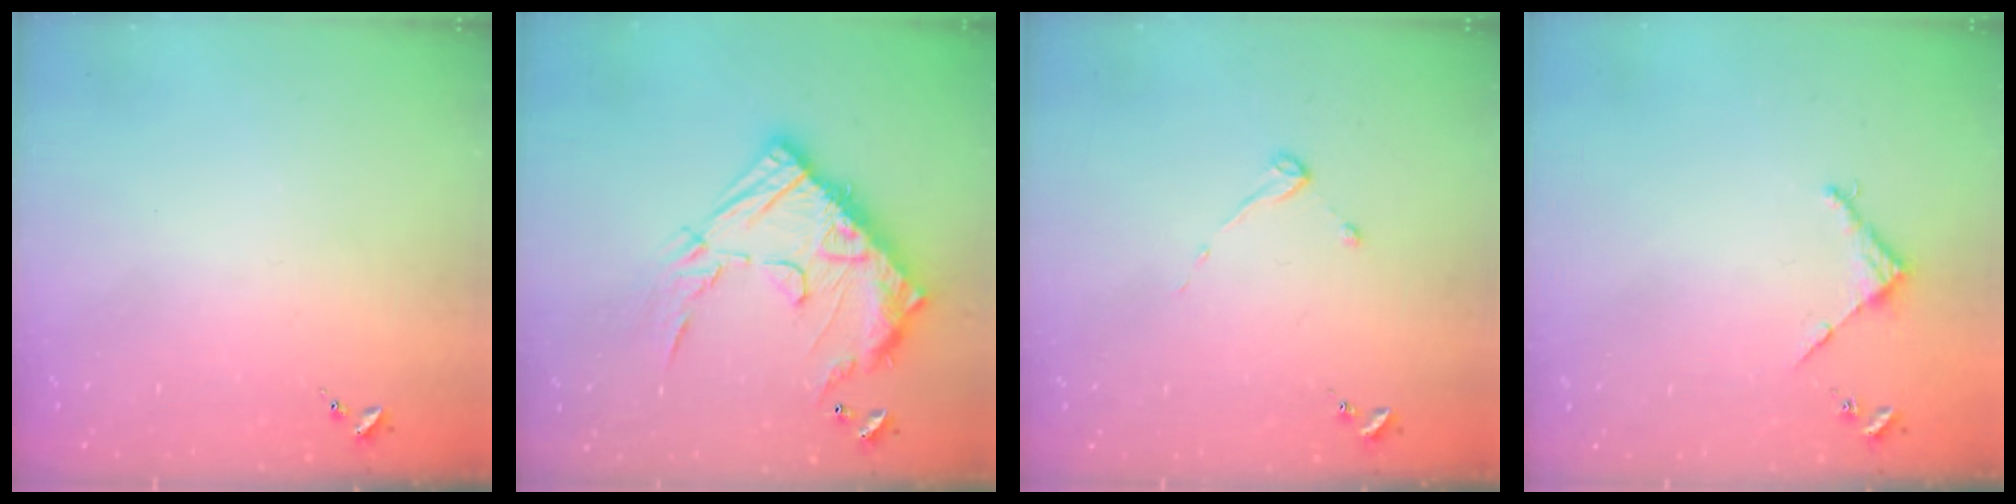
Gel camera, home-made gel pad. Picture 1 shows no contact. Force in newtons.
{"total": 21.0, "press": 21.0, "slide": 1.6}
{"total": 2.7, "press": 2.7, "slide": 0.3}
{"total": 2.9, "press": 2.8, "slide": 0.2}